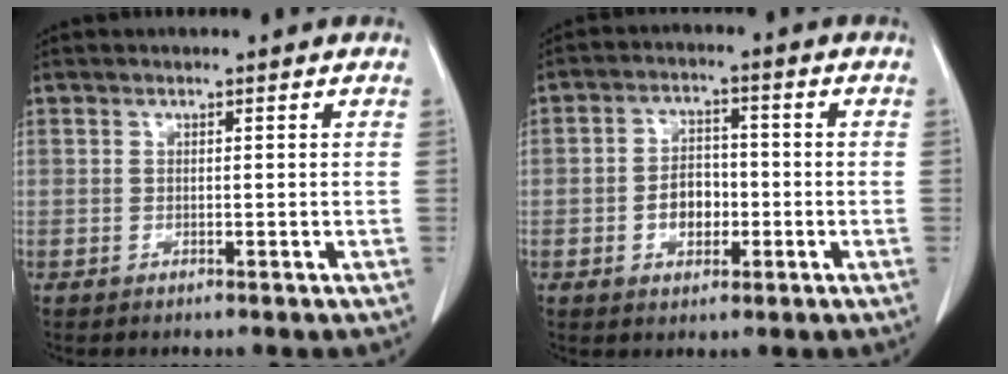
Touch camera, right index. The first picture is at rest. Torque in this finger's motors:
{"motor_torque": [0.71, -0.21, 0.30, 0.04]}